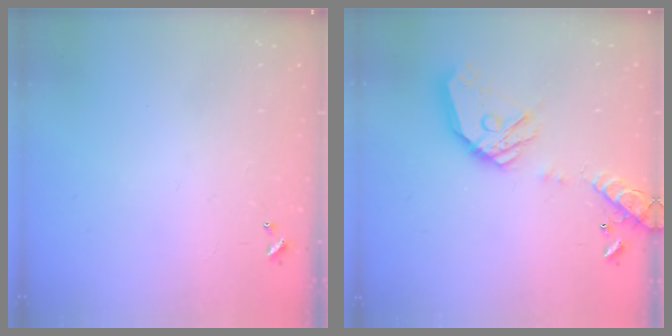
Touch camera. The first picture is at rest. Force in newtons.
{"total": 19.0, "press": 18.9, "slide": 2.0}